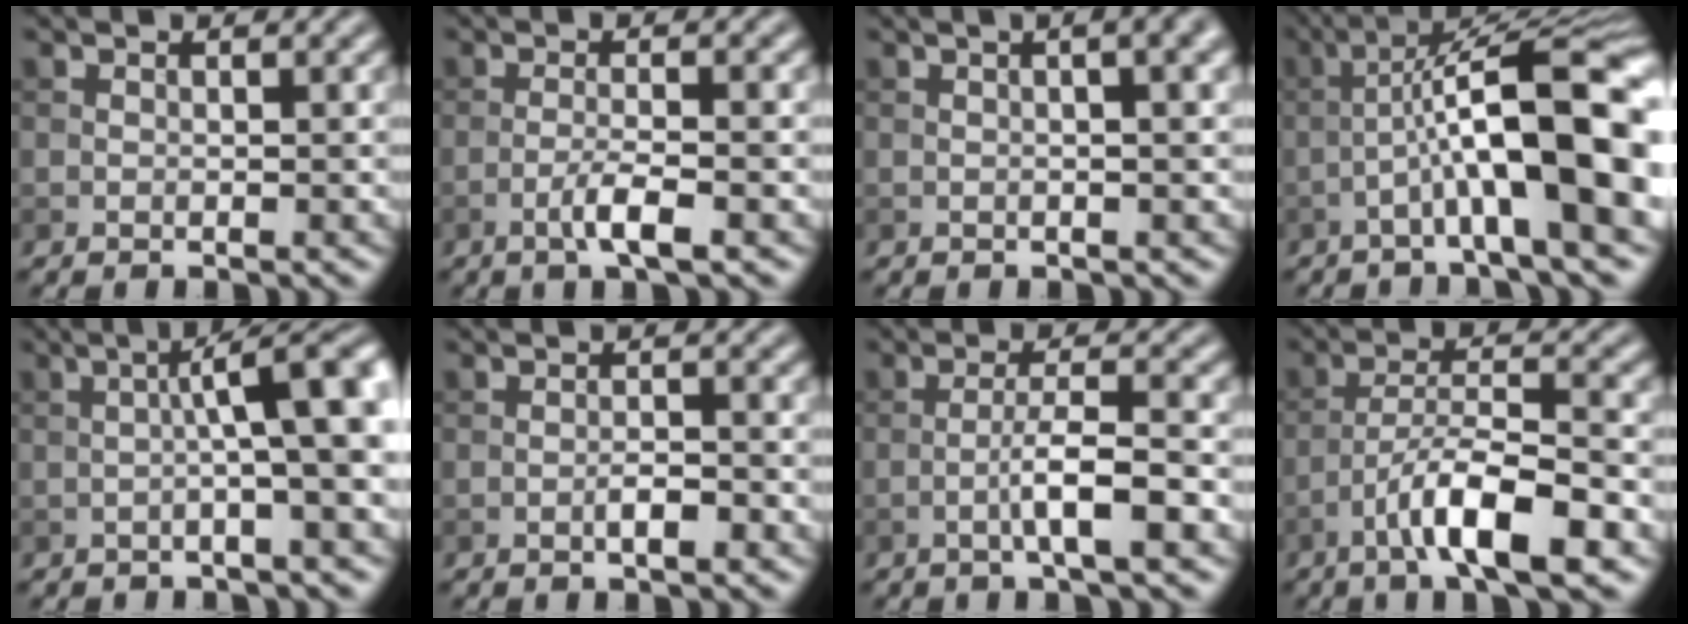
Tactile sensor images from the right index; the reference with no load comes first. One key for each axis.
{"total": 3.2, "fx": -1.4, "fy": 0.4, "fz": 2.9, "tx": -0.052, "ty": 0.008, "tz": -0.033}
{"total": 8.0, "fx": 2.7, "fy": 3.6, "fz": 6.5, "tx": -0.032, "ty": 0.039, "tz": -0.002}
{"total": 11.3, "fx": -2.3, "fy": 1.9, "fz": 10.9, "tx": -0.167, "ty": 0.033, "tz": -0.039}
{"total": 7.2, "fx": 0.4, "fy": 1.0, "fz": 7.2, "tx": -0.103, "ty": 0.014, "tz": -0.002}
{"total": 1.9, "fx": -0.8, "fy": 0.4, "fz": 1.6, "tx": -0.028, "ty": 0.003, "tz": -0.016}
{"total": 4.0, "fx": -1.5, "fy": 0.4, "fz": 3.7, "tx": -0.066, "ty": 0.011, "tz": -0.033}
{"total": 7.7, "fx": -4.0, "fy": 1.7, "fz": 6.3, "tx": -0.108, "ty": 0.012, "tz": -0.072}